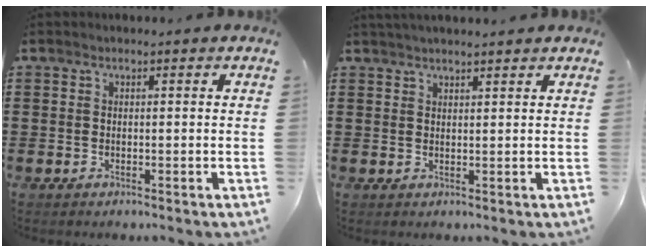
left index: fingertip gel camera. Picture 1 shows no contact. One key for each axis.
{"total": 1.6, "fx": 1.5, "fy": -0.1, "fz": 0.4, "tx": -0.010, "ty": 0.001, "tz": 0.030}